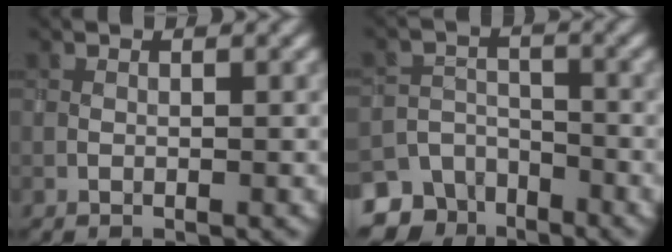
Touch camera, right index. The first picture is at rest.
{"total": 6.0, "force": [-4.8, 3.5, 0.8], "torque": [0.005, -0.009, -0.079]}